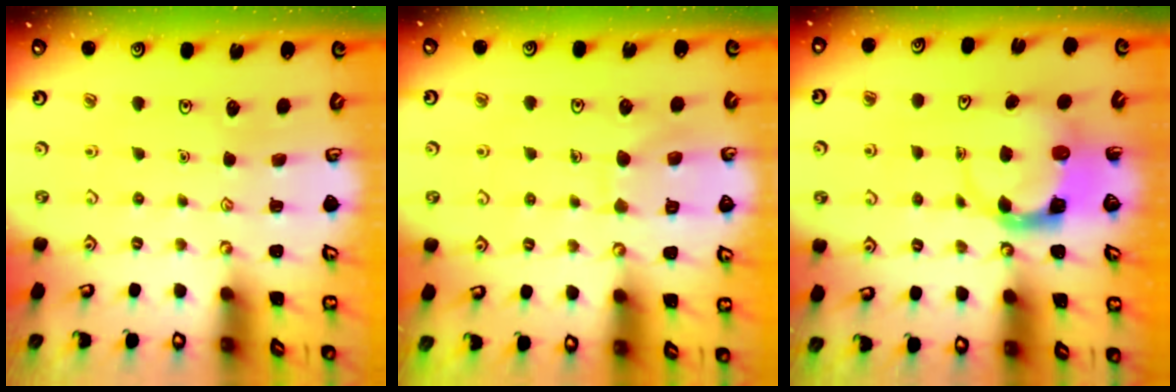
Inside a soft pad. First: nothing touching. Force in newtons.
{"total": 7.5, "press": 7.5, "slide": 0.7}
{"total": 3.6, "press": 3.5, "slide": 0.5}